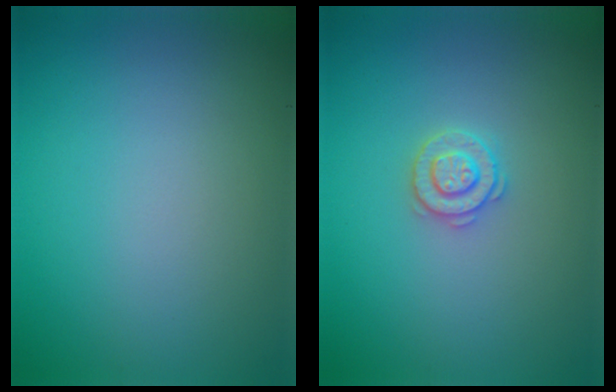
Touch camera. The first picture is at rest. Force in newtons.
{"total": 2.2, "press": 2.2, "slide": 0.3}